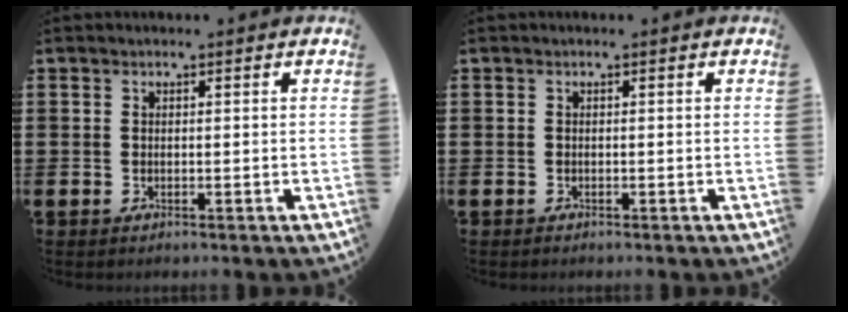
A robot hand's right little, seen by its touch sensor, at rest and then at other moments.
{"total": 0.0}